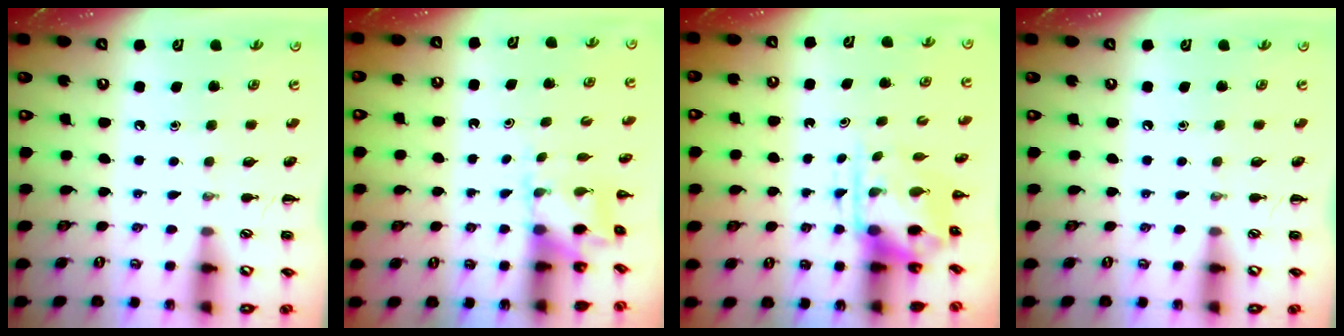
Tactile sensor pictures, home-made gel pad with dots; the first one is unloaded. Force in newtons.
{"total": 2.5, "press": 2.5, "slide": 0.5}
{"total": 5.5, "press": 5.4, "slide": 0.9}
{"total": 0.0}